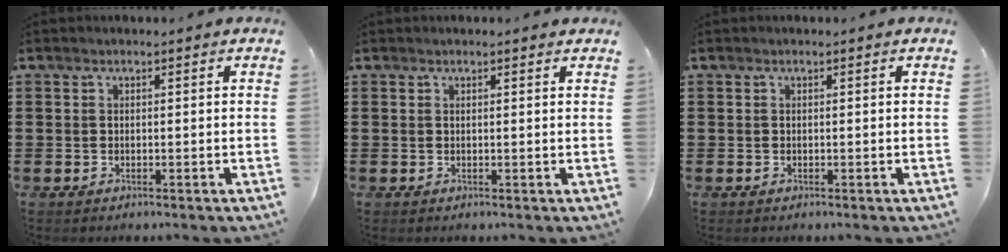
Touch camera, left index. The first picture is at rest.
{"total": 0.6, "force": [0.4, 0.1, 0.4], "torque": [-0.009, -0.001, 0.008]}
{"total": 0.0}